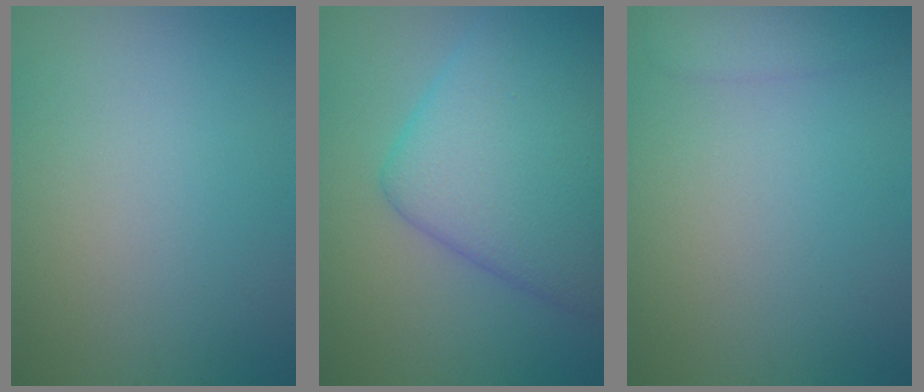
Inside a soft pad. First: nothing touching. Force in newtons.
{"total": 9.3, "press": 9.3, "slide": 0.1}
{"total": 2.4, "press": 2.3, "slide": 0.3}